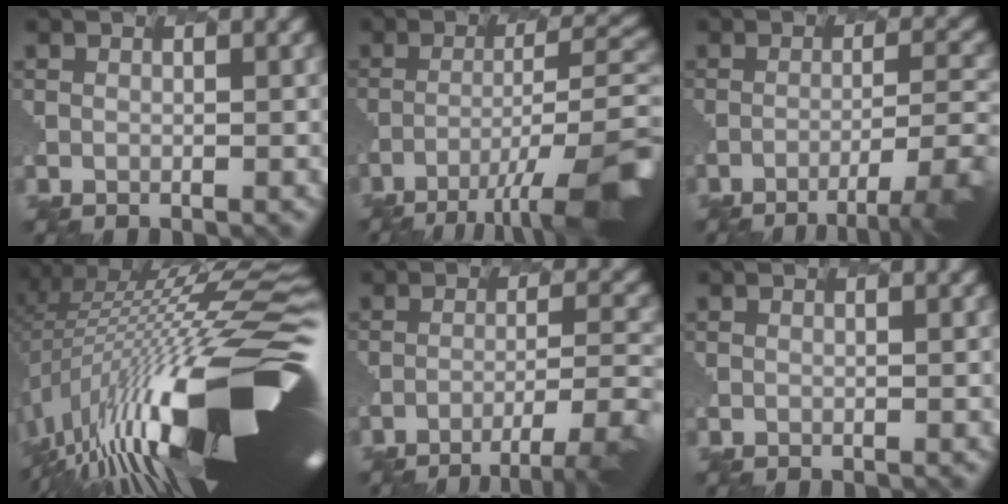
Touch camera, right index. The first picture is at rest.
{"total": 12.1, "force": [-7.0, 2.7, 9.5], "torque": [-0.174, -0.011, -0.107]}
{"total": 6.8, "force": [-4.0, 1.4, 5.3], "torque": [-0.086, -0.012, -0.047]}
{"total": 19.2, "force": [-3.6, 5.4, 18.1], "torque": [-0.283, -0.020, -0.062]}
{"total": 5.6, "force": [-3.6, 0.9, 4.2], "torque": [-0.075, -0.011, -0.043]}
{"total": 0.0}